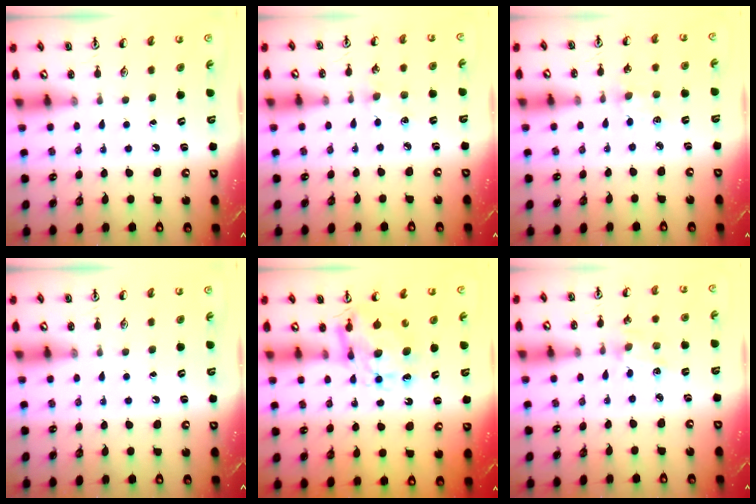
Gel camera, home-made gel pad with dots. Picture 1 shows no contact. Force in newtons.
{"total": 4.5, "press": 4.4, "slide": 0.6}
{"total": 4.0, "press": 3.9, "slide": 0.5}
{"total": 0.0}
{"total": 8.8, "press": 8.8, "slide": 0.9}
{"total": 2.0, "press": 2.0, "slide": 0.3}